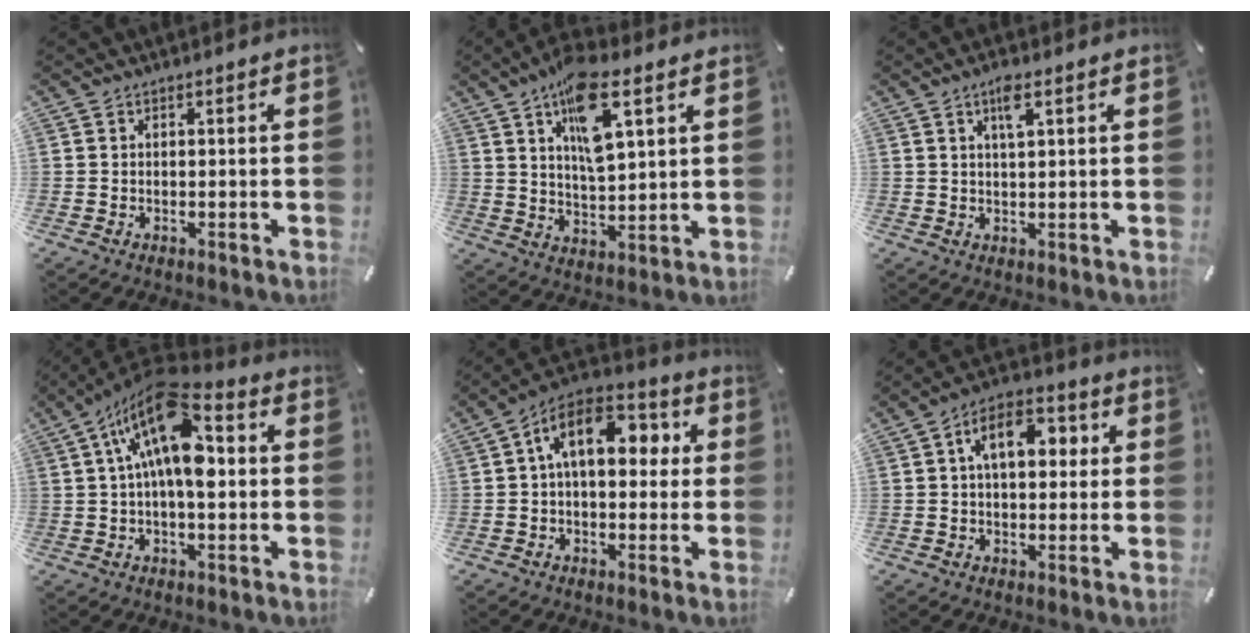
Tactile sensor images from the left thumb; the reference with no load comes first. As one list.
[{"total": 12.7, "force": [6.9, 4.9, 9.5], "torque": [-0.156, -0.021, 0.117]}, {"total": 3.9, "force": [2.0, 1.0, 3.2], "torque": [-0.070, 0.005, 0.033]}, {"total": 17.5, "force": [4.0, 7.9, 15.1], "torque": [-0.274, -0.020, 0.061]}, {"total": 14.0, "force": [3.0, 8.5, 10.7], "torque": [-0.177, 0.008, 0.052]}, {"total": 9.7, "force": [1.9, 6.2, 7.2], "torque": [-0.103, 0.006, 0.028]}]